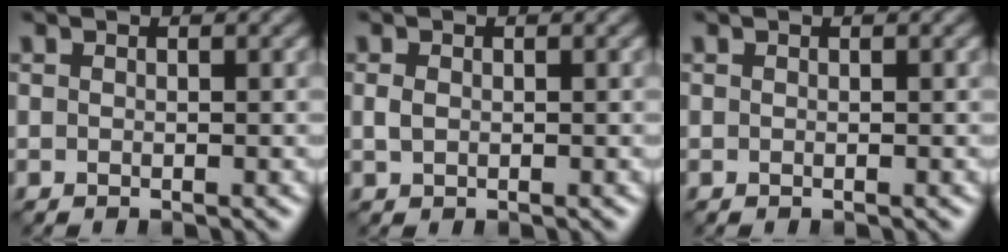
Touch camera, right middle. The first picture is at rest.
{"total": 1.0, "force": [0.1, 0.7, 0.6], "torque": [-0.015, -0.001, 0.002]}
{"total": 0.0}